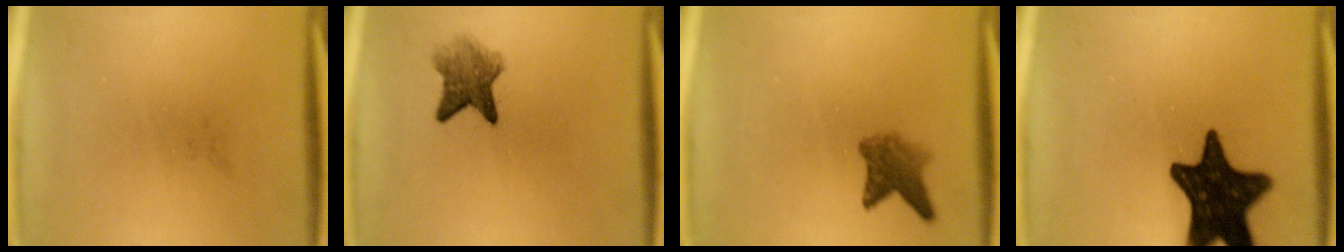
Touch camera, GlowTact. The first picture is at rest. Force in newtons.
{"total": 4.7}
{"total": 3.8}
{"total": 18.2}